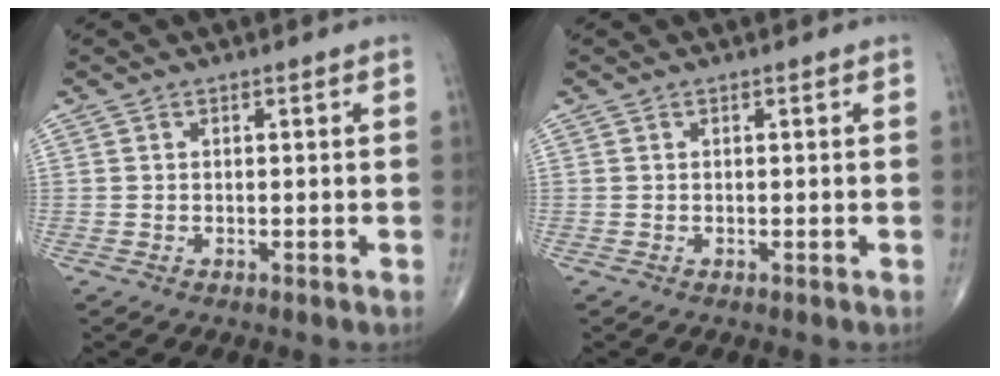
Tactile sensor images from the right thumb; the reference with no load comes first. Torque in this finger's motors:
{"motor_torque": [0.00, 0.00, 0.00, 0.00, 0.00]}